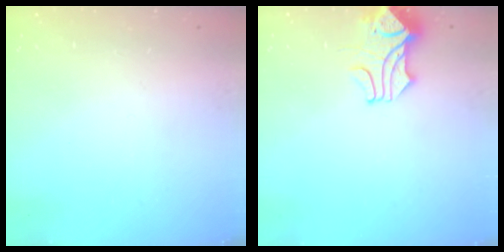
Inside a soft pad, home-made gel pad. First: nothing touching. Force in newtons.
{"total": 1.7, "press": 1.3, "slide": 1.1}